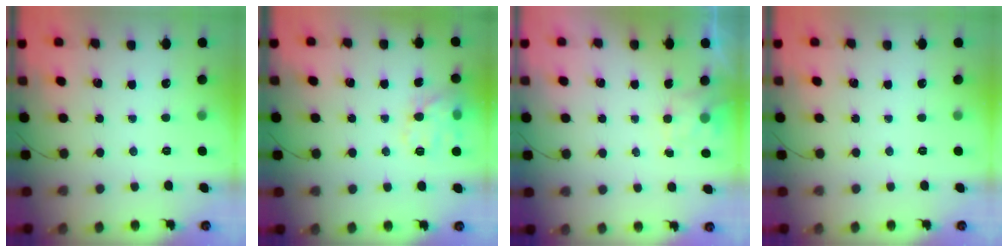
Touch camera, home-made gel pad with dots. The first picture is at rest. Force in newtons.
{"total": 12.5, "press": 12.5, "slide": 0.7}
{"total": 2.5, "press": 2.1, "slide": 1.4}
{"total": 0.0}